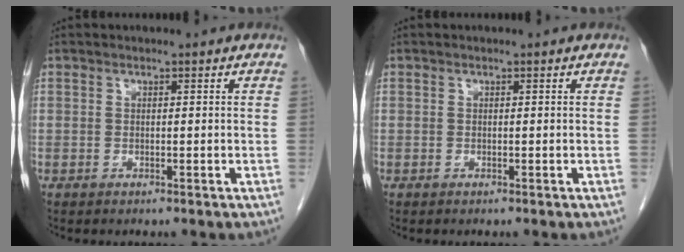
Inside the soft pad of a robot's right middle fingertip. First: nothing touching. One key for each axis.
{"total": 0.0}